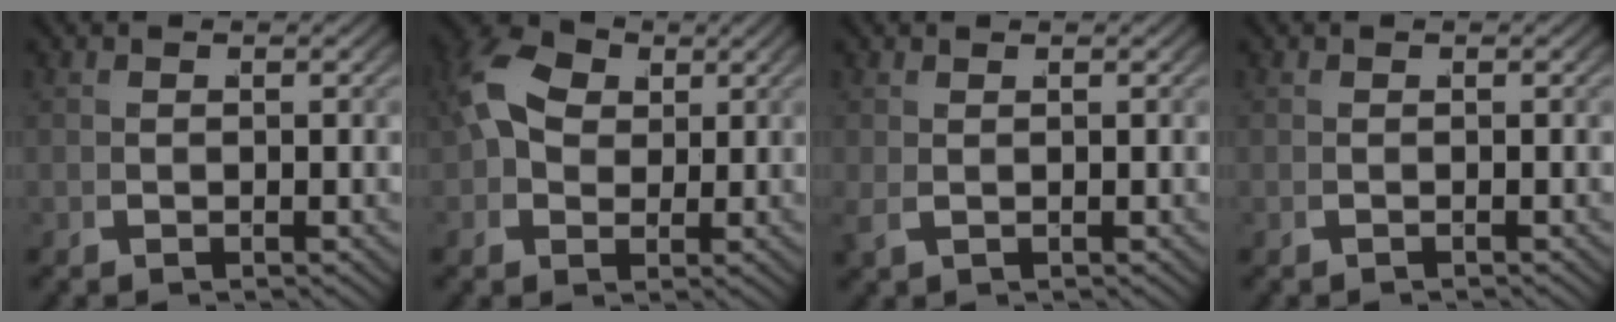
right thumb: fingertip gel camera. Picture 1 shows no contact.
{"total": 7.8, "force": [1.7, 5.9, 4.8], "torque": [-0.118, -0.005, 0.023]}
{"total": 0.5, "force": [0.3, -0.5, 0.0], "torque": [0.002, 0.007, 0.004]}
{"total": 0.7, "force": [-0.2, -0.5, -0.4], "torque": [0.006, 0.003, -0.005]}